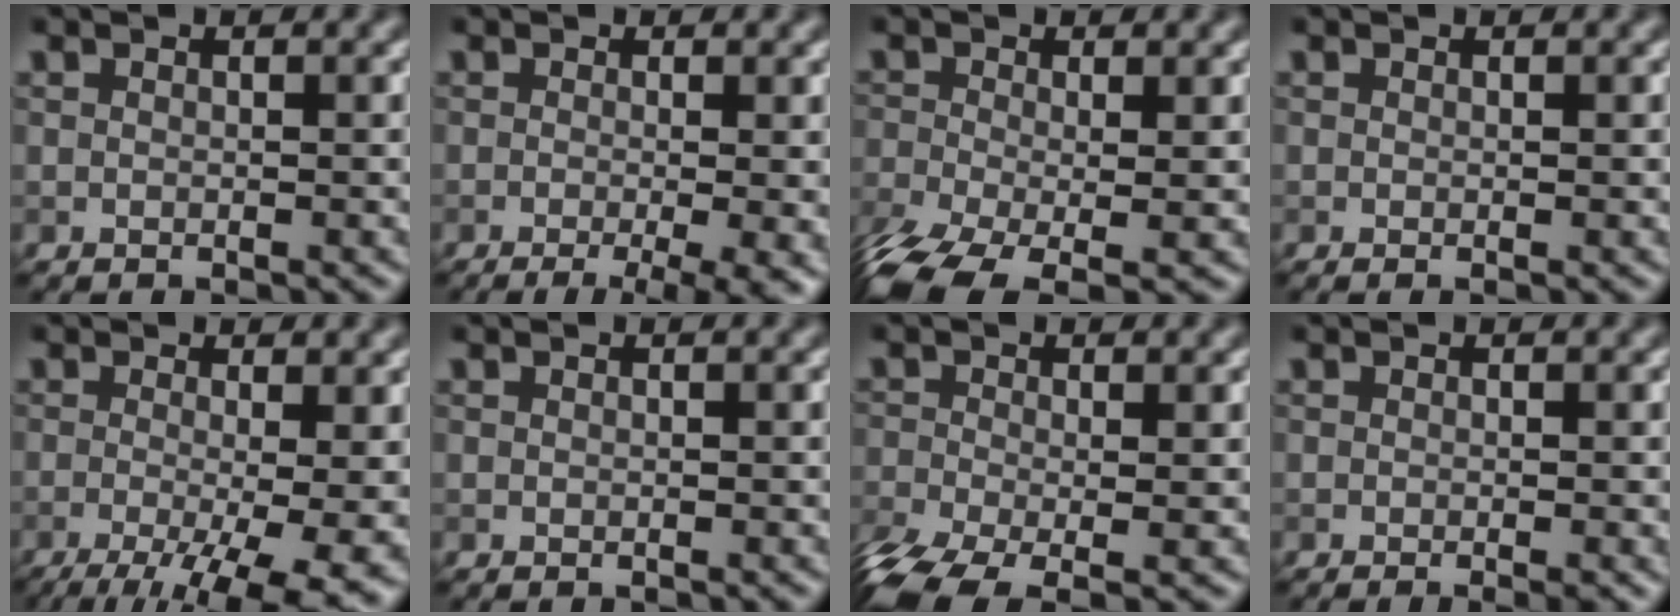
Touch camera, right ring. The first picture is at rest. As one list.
[{"total": 6.9, "force": [-2.0, 2.4, 6.1], "torque": [-0.059, -0.006, -0.026]}, {"total": 7.7, "force": [-4.3, 3.0, 5.6], "torque": [-0.130, -0.031, -0.085]}, {"total": 0.5, "force": [-0.1, 0.1, 0.5], "torque": [-0.008, -0.004, -0.002]}, {"total": 11.9, "force": [-3.8, 4.5, 10.4], "torque": [-0.144, -0.027, -0.042]}, {"total": 0.0}, {"total": 6.7, "force": [-3.9, 2.6, 4.9], "torque": [-0.112, -0.026, -0.079]}, {"total": 1.8, "force": [-0.5, 0.5, 1.7], "torque": [-0.014, -0.008, -0.007]}]